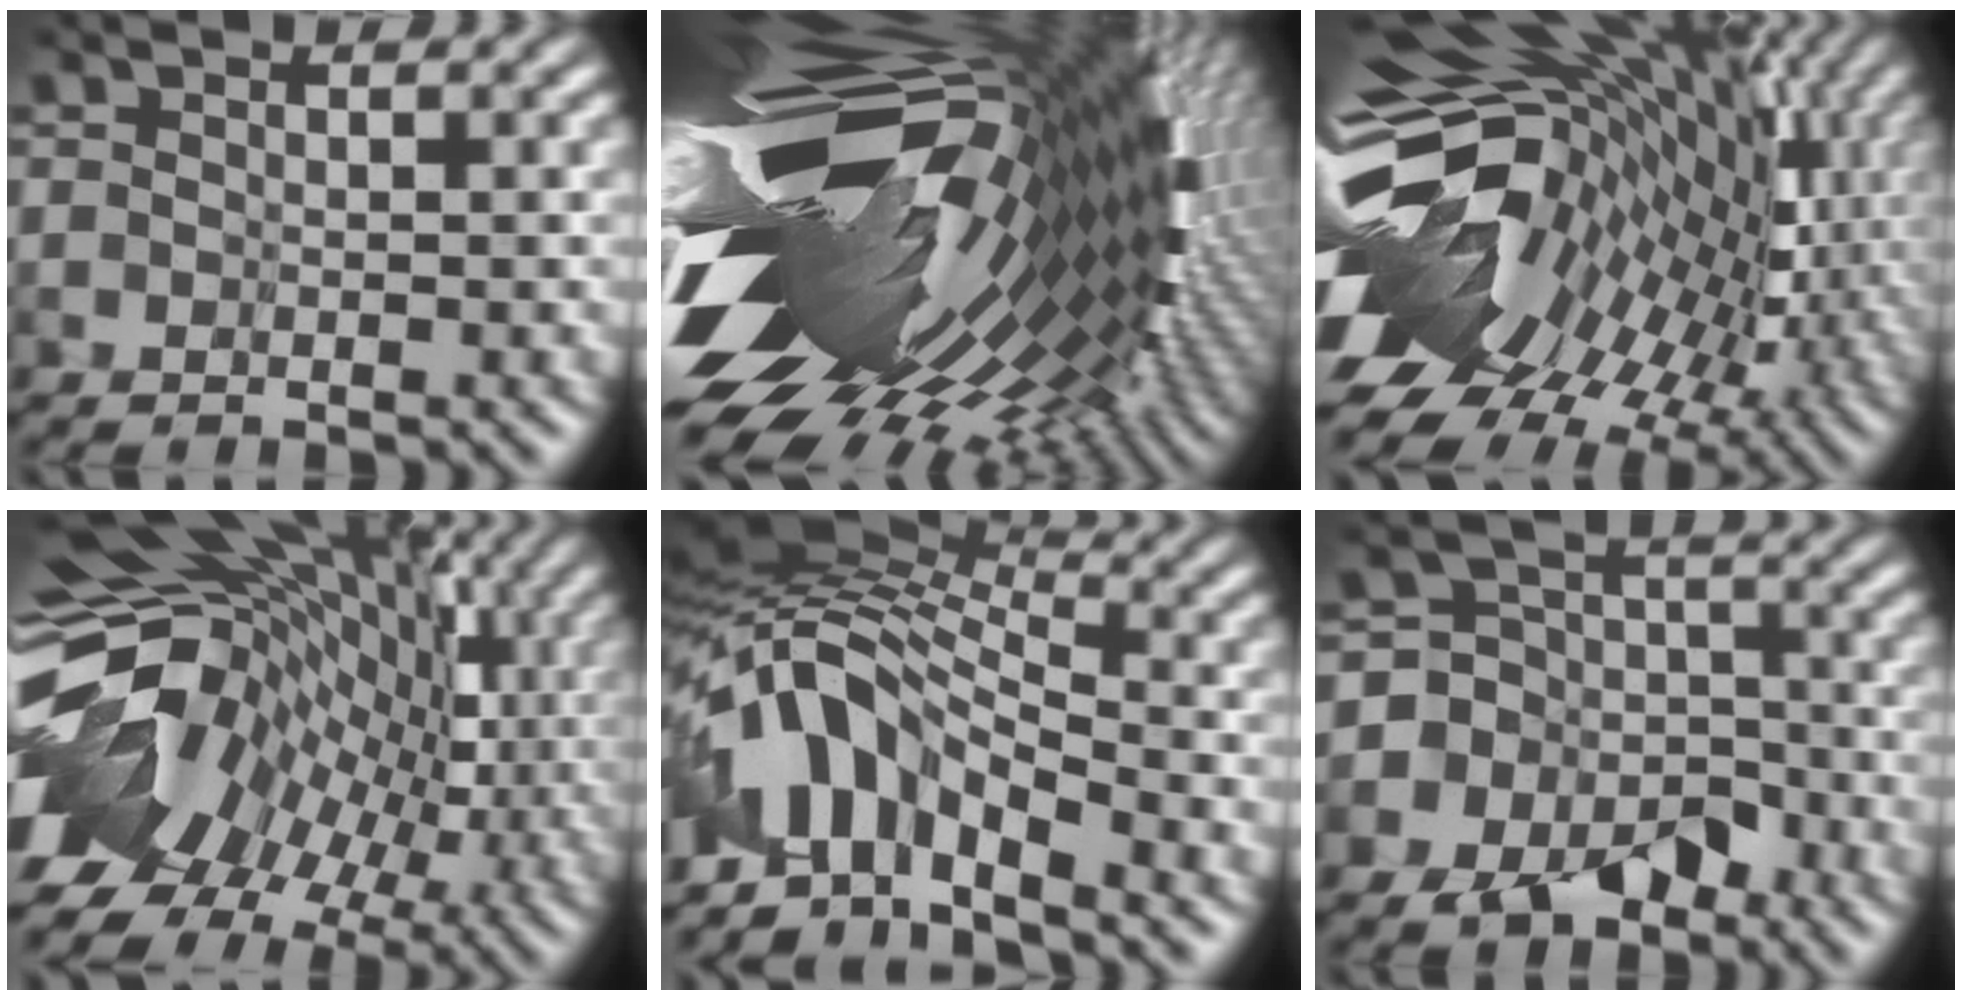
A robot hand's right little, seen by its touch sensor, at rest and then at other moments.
{"total": 17.8, "force": [-1.0, 8.3, 15.7], "torque": [-0.270, -0.039, -0.021]}
{"total": 15.2, "force": [-0.6, 8.9, 12.3], "torque": [-0.194, -0.013, -0.003]}
{"total": 13.3, "force": [-0.9, 9.0, 9.8], "torque": [-0.165, 0.013, -0.003]}
{"total": 5.9, "force": [-4.2, 1.9, 3.7], "torque": [-0.060, 0.018, -0.087]}
{"total": 4.9, "force": [-3.6, 3.3, 0.2], "torque": [0.016, 0.003, -0.094]}